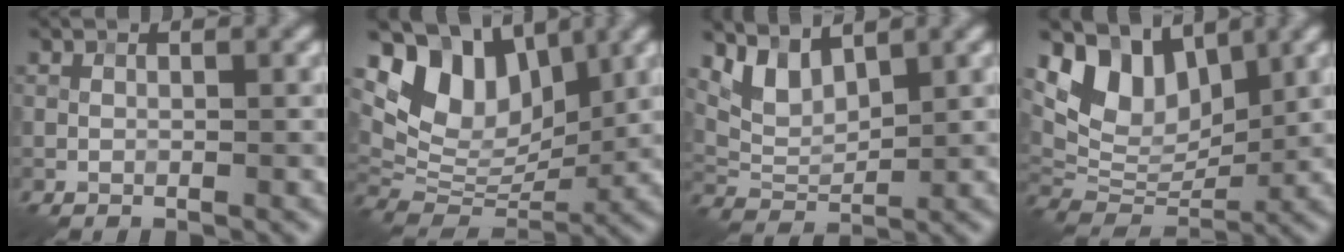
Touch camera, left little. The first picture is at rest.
{"total": 8.9, "force": [4.1, 5.9, 5.2], "torque": [-0.088, -0.006, 0.073]}
{"total": 3.6, "force": [2.5, 1.7, 2.1], "torque": [-0.051, -0.010, 0.053]}
{"total": 7.5, "force": [4.2, 4.6, 4.3], "torque": [-0.074, -0.006, 0.074]}